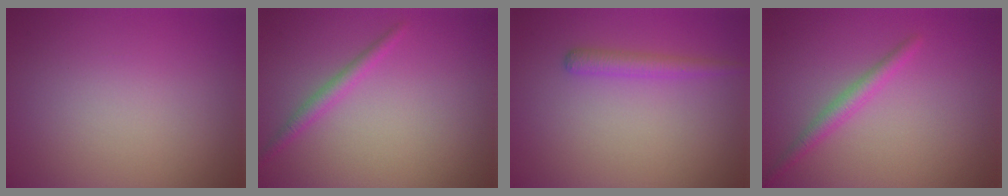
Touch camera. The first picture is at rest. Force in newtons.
{"total": 1.6, "press": 1.6, "slide": 0.1}
{"total": 1.7, "press": 1.7, "slide": 0.1}
{"total": 1.9, "press": 1.9, "slide": 0.1}